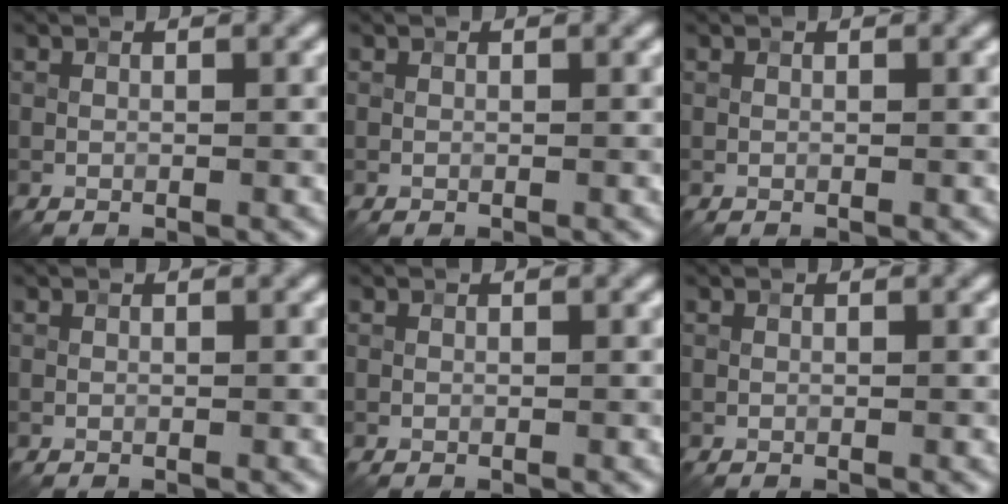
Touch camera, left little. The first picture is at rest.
{"total": 0.0}
{"total": 0.0}
{"total": 0.0}
{"total": 0.0}
{"total": 0.0}